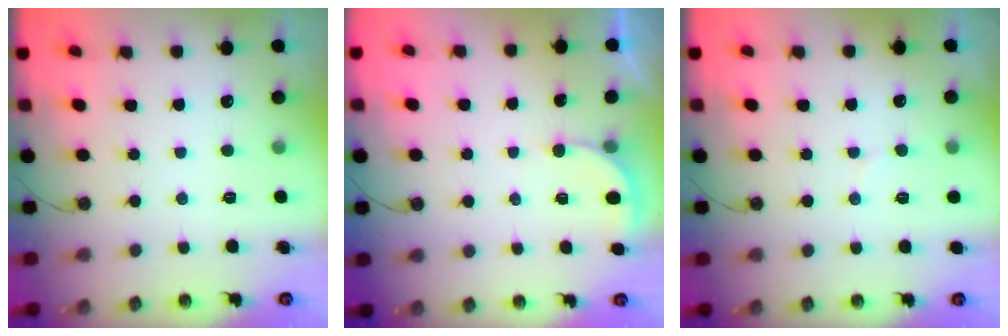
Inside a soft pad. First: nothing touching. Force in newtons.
{"total": 2.0, "press": 2.0, "slide": 0.1}
{"total": 3.8, "press": 3.7, "slide": 0.9}